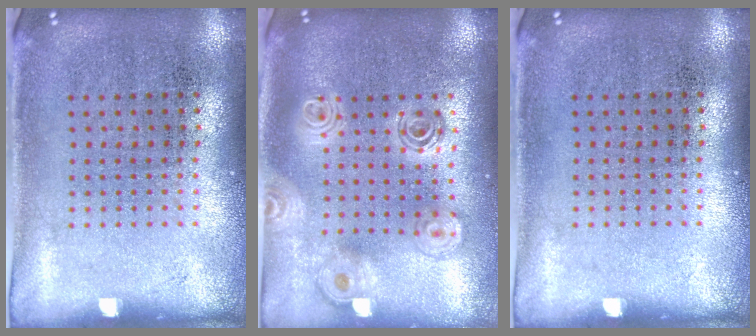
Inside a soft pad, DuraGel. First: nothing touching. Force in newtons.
{"total": 2.0, "press": 1.7, "slide": 1.1}
{"total": 0.0}